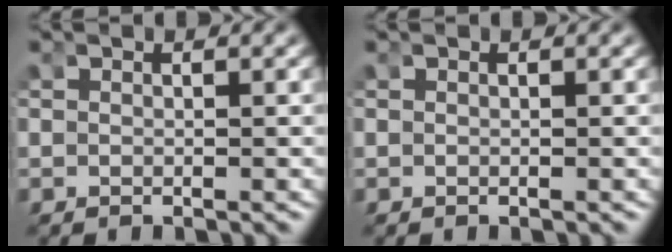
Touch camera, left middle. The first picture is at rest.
{"total": 0.0}